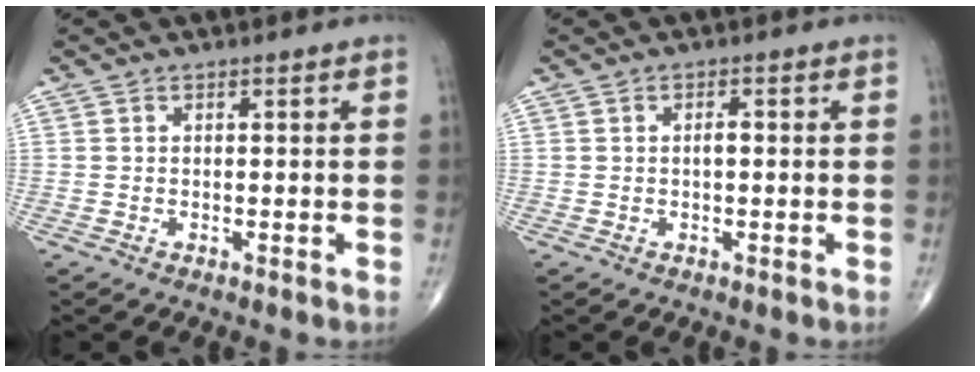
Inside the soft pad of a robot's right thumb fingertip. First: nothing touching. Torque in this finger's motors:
{"motor_torque": [0.65, 0.58, 0.48, 0.08, 0.00]}